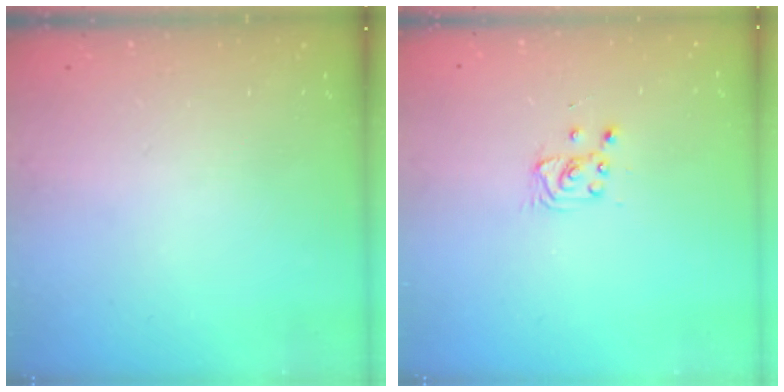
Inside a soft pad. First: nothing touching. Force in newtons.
{"total": 2.9, "press": 2.9, "slide": 0.4}